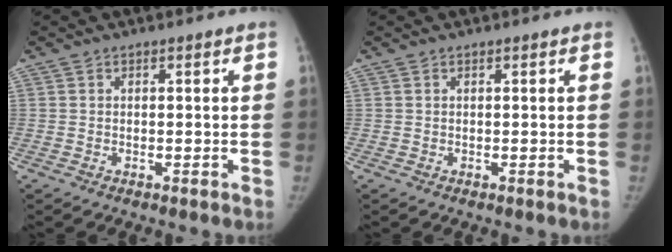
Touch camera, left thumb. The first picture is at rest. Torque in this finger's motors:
{"motor_torque": [0.03, -0.01, 0.08, -0.05, 0.02]}